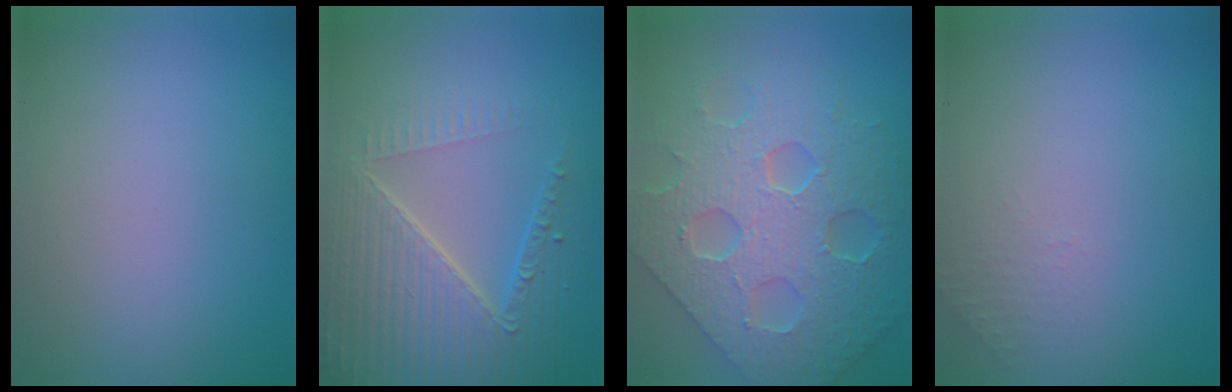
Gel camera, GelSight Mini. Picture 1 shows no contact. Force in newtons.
{"total": 6.2, "press": 5.0, "slide": 3.7}
{"total": 8.1, "press": 6.7, "slide": 4.6}
{"total": 0.5, "press": 0.4, "slide": 0.4}